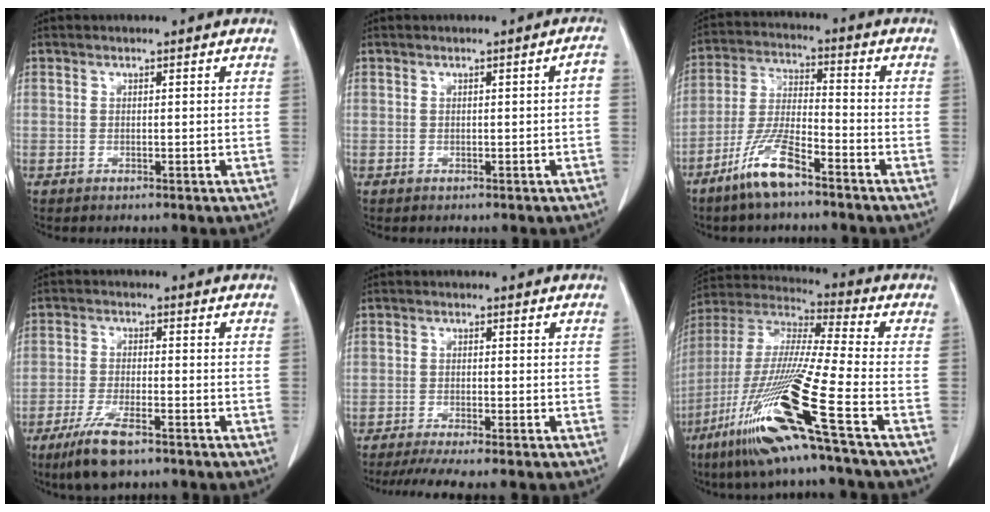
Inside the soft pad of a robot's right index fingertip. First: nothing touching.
{"total": 1.4, "force": [-0.3, 0.2, 1.4], "torque": [-0.011, 0.002, -0.002]}
{"total": 9.1, "force": [-6.1, 1.5, 6.6], "torque": [-0.138, -0.013, -0.121]}
{"total": 7.1, "force": [-4.7, 1.3, 5.2], "torque": [-0.101, -0.014, -0.079]}
{"total": 6.3, "force": [-5.3, -0.4, 3.5], "torque": [-0.046, -0.013, -0.085]}
{"total": 20.7, "force": [-10.0, -1.2, 18.1], "torque": [-0.400, -0.053, -0.199]}